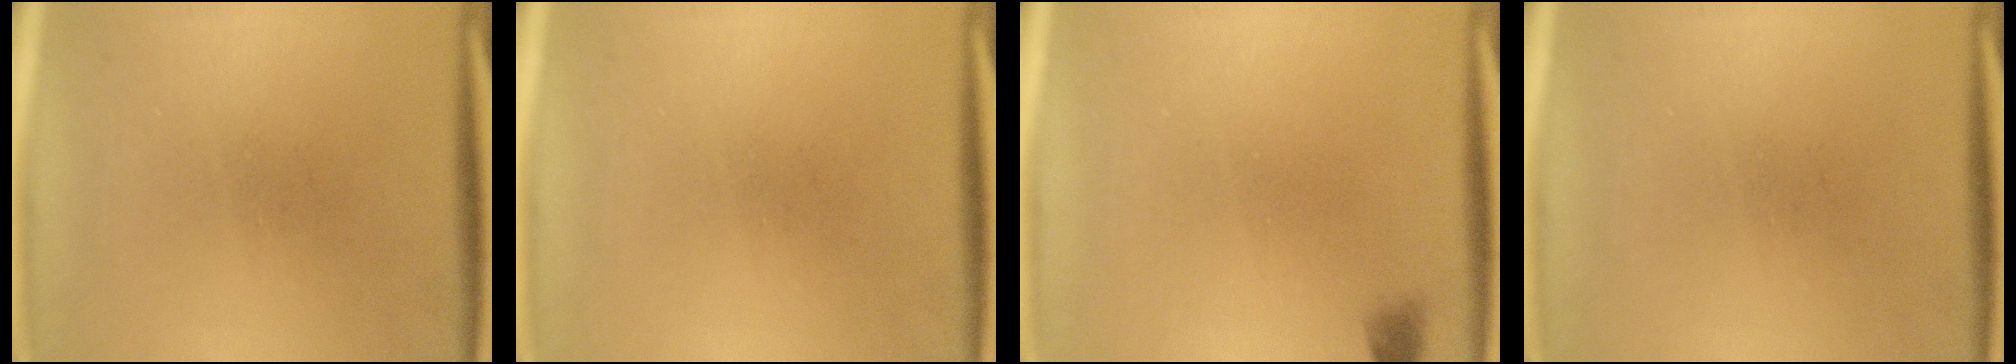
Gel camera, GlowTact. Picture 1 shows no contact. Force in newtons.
{"total": 0.0}
{"total": 1.1}
{"total": 0.0}